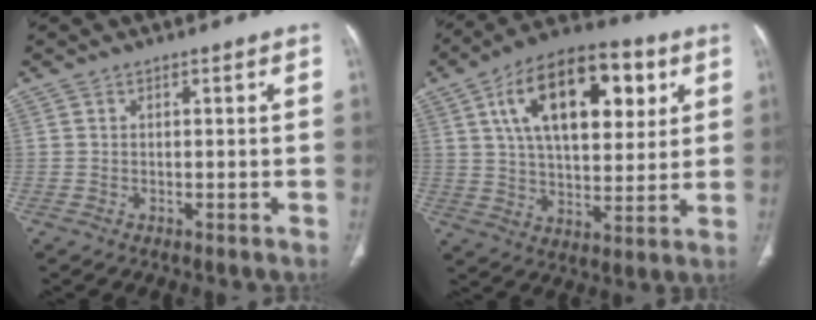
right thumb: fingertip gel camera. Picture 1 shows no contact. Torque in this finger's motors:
{"motor_torque": [0.32, 4.69, 1.86, 0.24, 0.58]}